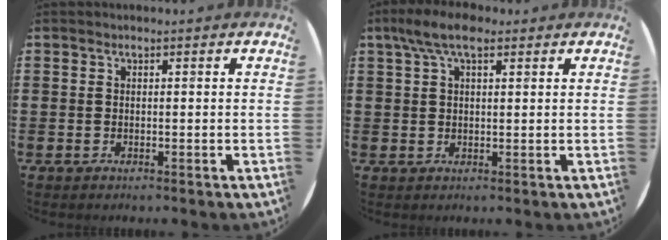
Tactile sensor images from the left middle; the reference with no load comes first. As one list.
[{"total": 5.3, "force": [3.1, 2.2, 3.7], "torque": [-0.070, 0.008, 0.053]}]